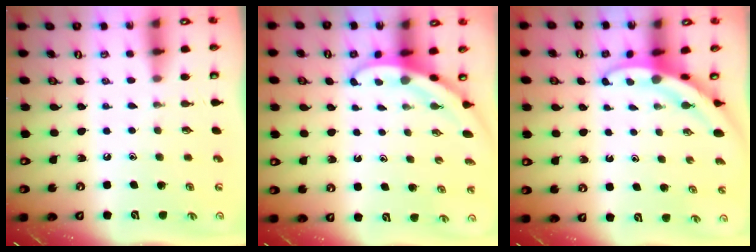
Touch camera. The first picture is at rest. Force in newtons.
{"total": 3.1, "press": 3.1, "slide": 0.1}
{"total": 3.3, "press": 3.3, "slide": 0.3}